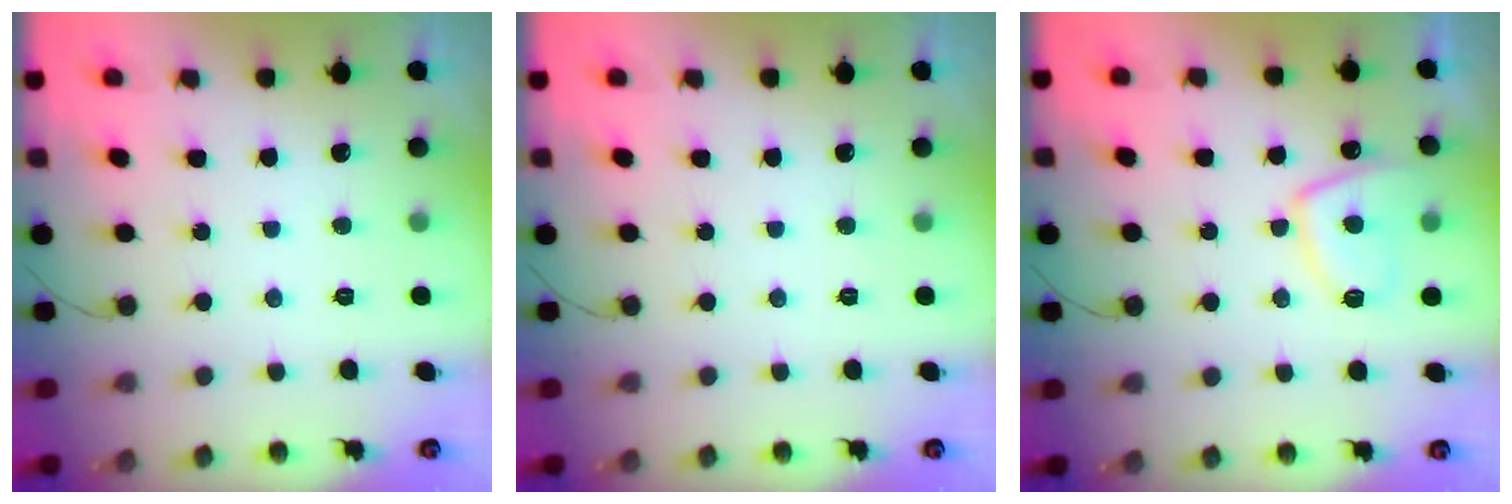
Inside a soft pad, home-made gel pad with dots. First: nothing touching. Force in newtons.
{"total": 0.0}
{"total": 10.5, "press": 10.4, "slide": 1.1}